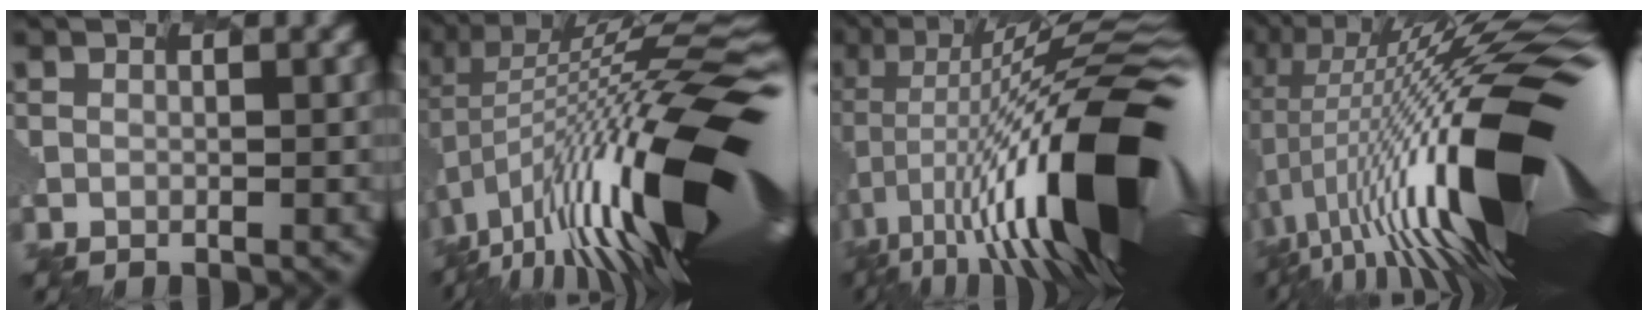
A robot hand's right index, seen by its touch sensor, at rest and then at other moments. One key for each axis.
{"total": 18.6, "fx": -2.3, "fy": 5.8, "fz": 17.5, "tx": -0.281, "ty": 0.013, "tz": -0.055}
{"total": 17.4, "fx": -2.8, "fy": 5.5, "fz": 16.3, "tx": -0.268, "ty": 0.026, "tz": -0.074}
{"total": 19.5, "fx": 0.1, "fy": 6.0, "fz": 18.5, "tx": -0.312, "ty": 0.022, "tz": -0.012}